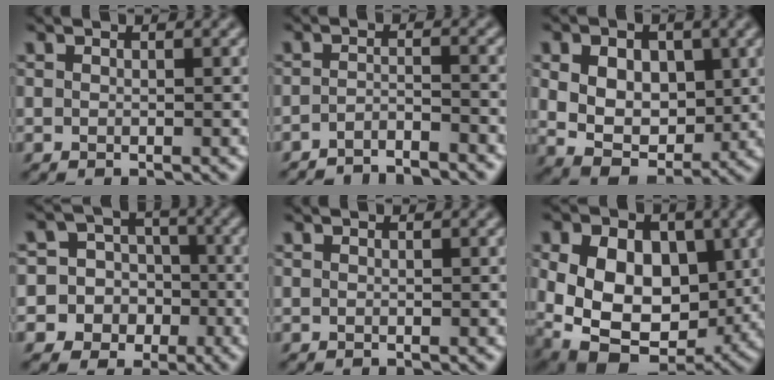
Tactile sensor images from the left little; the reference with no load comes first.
{"total": 3.3, "force": [-3.3, -0.3, 0.5], "torque": [-0.007, 0.000, -0.059]}
{"total": 7.3, "force": [1.1, 5.0, 5.2], "torque": [-0.101, 0.002, 0.018]}
{"total": 11.4, "force": [-3.9, 10.5, 1.9], "torque": [-0.063, 0.008, -0.085]}
{"total": 0.0}
{"total": 14.2, "force": [0.3, 10.1, 9.9], "torque": [-0.155, 0.001, 0.000]}